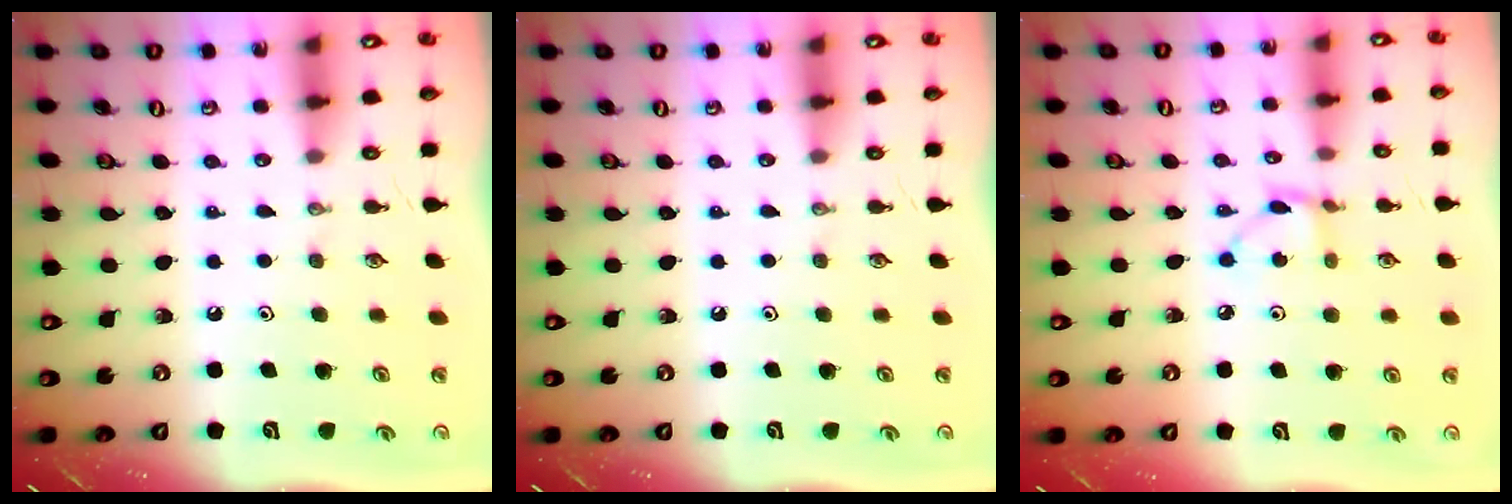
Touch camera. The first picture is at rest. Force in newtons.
{"total": 0.0}
{"total": 3.8, "press": 3.8, "slide": 0.2}